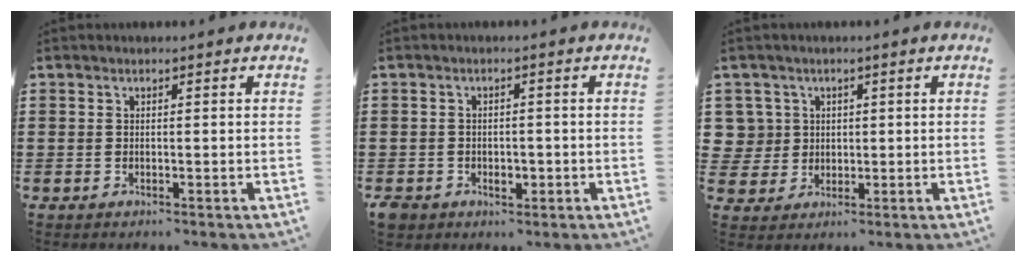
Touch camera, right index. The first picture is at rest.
{"total": 2.5, "force": [-1.3, 1.8, 1.1], "torque": [-0.026, 0.002, -0.028]}
{"total": 4.4, "force": [1.0, 4.3, 0.3], "torque": [-0.028, 0.014, 0.018]}